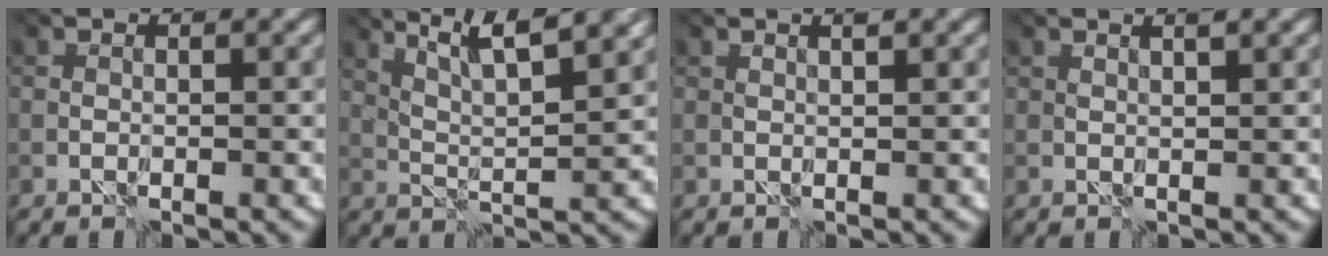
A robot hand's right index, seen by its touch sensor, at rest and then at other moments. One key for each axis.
{"total": 6.7, "fx": 5.0, "fy": 0.3, "fz": 4.3, "tx": -0.066, "ty": 0.015, "tz": 0.081}
{"total": 0.6, "fx": 0.4, "fy": -0.5, "fz": 0.0, "tx": -0.003, "ty": 0.000, "tz": 0.016}
{"total": 1.0, "fx": 0.7, "fy": -0.7, "fz": -0.1, "tx": -0.002, "ty": -0.001, "tz": 0.019}